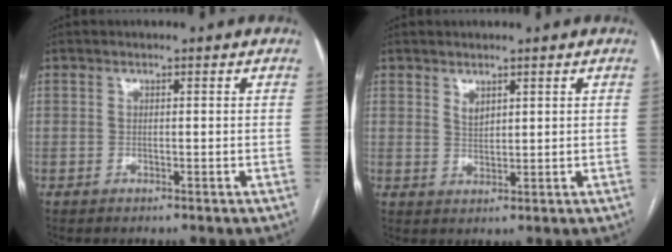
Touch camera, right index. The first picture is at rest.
{"total": 1.9, "force": [1.3, 0.9, 1.1], "torque": [-0.020, -0.004, 0.031]}